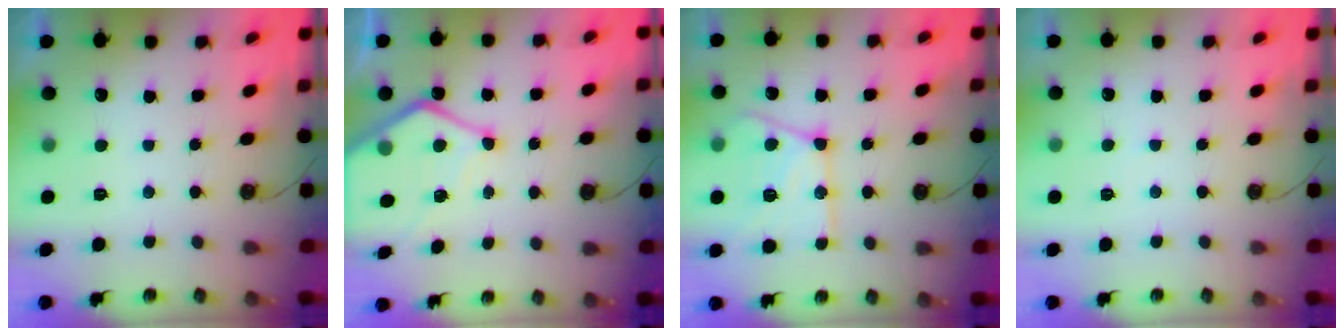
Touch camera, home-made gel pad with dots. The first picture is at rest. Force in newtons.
{"total": 11.8, "press": 11.8, "slide": 1.0}
{"total": 18.4, "press": 18.4, "slide": 1.3}
{"total": 2.0, "press": 2.0, "slide": 0.4}